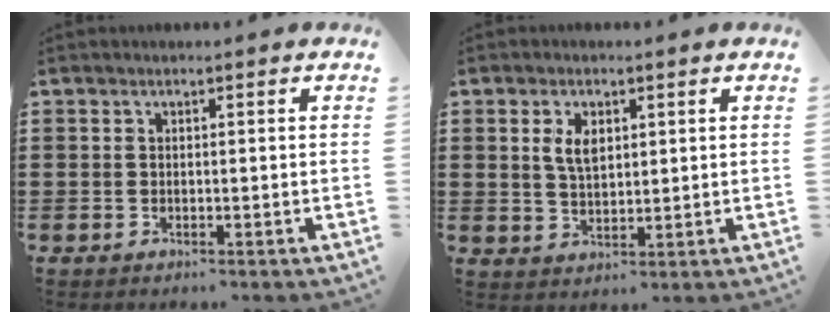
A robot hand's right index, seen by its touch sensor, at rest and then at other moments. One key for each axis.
{"total": 3.9, "fx": 1.4, "fy": 2.0, "fz": 3.0, "tx": -0.056, "ty": 0.005, "tz": 0.022}